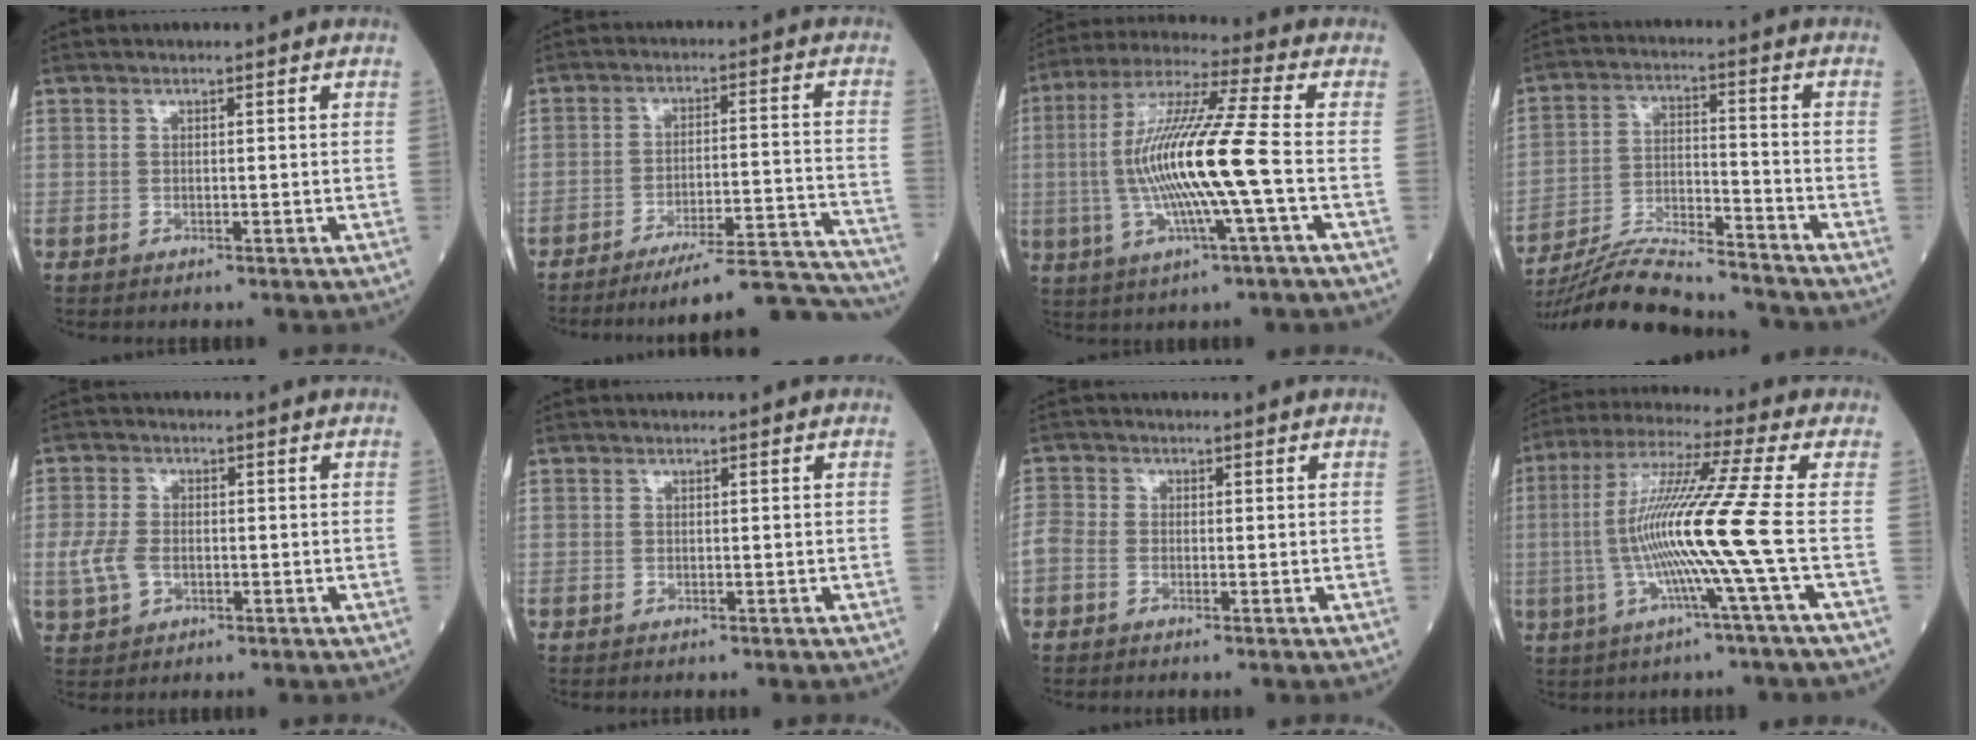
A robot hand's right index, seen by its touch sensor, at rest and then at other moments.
{"total": 18.9, "force": [-18.3, -1.0, 4.7], "torque": [-0.025, 0.011, -0.247]}
{"total": 15.0, "force": [-1.7, -0.5, 14.9], "torque": [-0.300, 0.005, -0.036]}
{"total": 15.4, "force": [-14.6, 0.2, 5.0], "torque": [-0.100, -0.005, -0.247]}
{"total": 4.8, "force": [-0.8, 3.2, 3.5], "torque": [-0.091, 0.004, -0.011]}
{"total": 0.0}
{"total": 2.4, "force": [-0.9, 1.7, 1.4], "torque": [-0.039, 0.002, -0.022]}
{"total": 13.7, "force": [-2.1, -2.9, 13.2], "torque": [-0.257, -0.003, -0.047]}